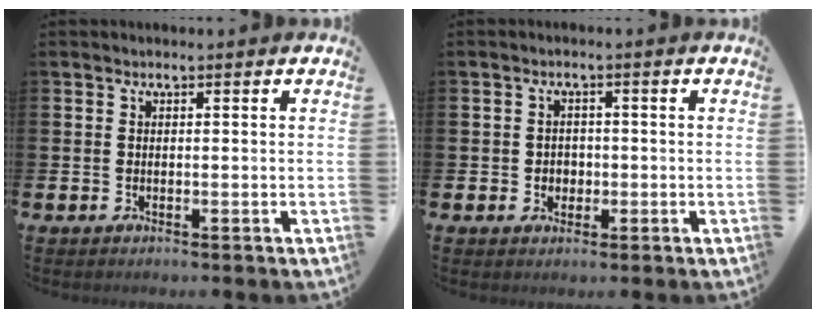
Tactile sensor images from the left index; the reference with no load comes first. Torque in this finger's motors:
{"motor_torque": [0.35, 0.00, 0.01, 0.04]}